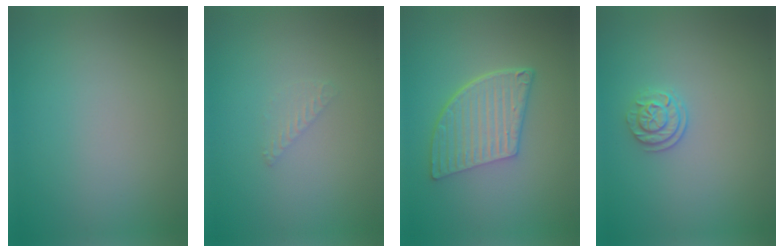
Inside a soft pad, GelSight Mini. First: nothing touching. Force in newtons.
{"total": 0.8, "press": 0.8, "slide": 0.0}
{"total": 5.7, "press": 4.2, "slide": 3.8}
{"total": 1.9, "press": 1.6, "slide": 1.1}